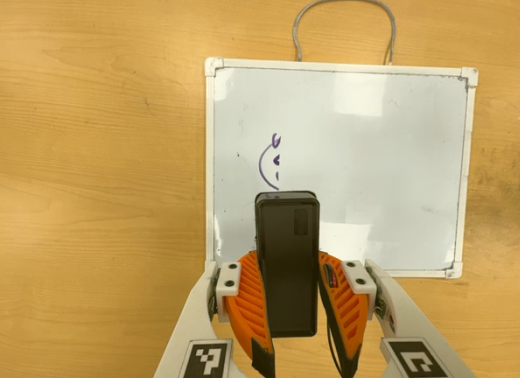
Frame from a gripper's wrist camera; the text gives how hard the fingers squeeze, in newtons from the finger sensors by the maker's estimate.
{"total": 9.0, "left": 7.7, "right": 10.3}